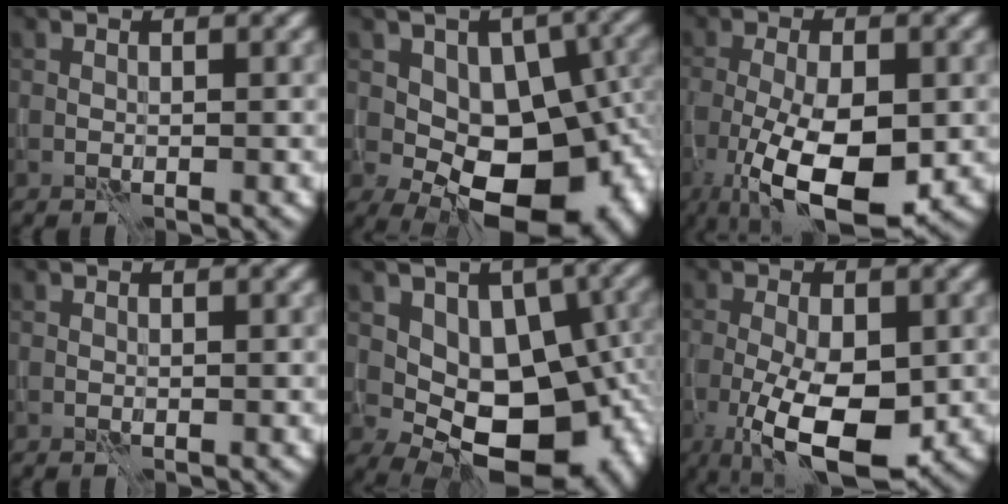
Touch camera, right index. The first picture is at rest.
{"total": 13.9, "force": [-2.0, 8.7, 10.6], "torque": [-0.098, -0.003, -0.020]}
{"total": 9.9, "force": [-3.2, 3.7, 8.6], "torque": [-0.163, -0.015, -0.052]}
{"total": 0.0}
{"total": 12.4, "force": [-0.3, 7.9, 9.6], "torque": [-0.101, -0.013, 0.002]}
{"total": 8.7, "force": [-2.6, 3.3, 7.6], "torque": [-0.140, -0.008, -0.044]}